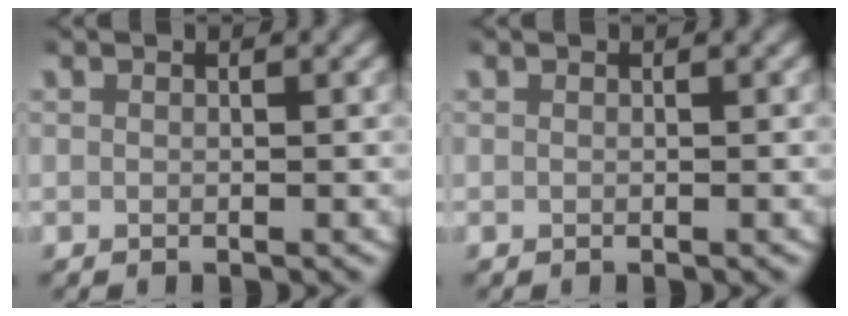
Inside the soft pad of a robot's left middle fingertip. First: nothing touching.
{"total": 0.0}